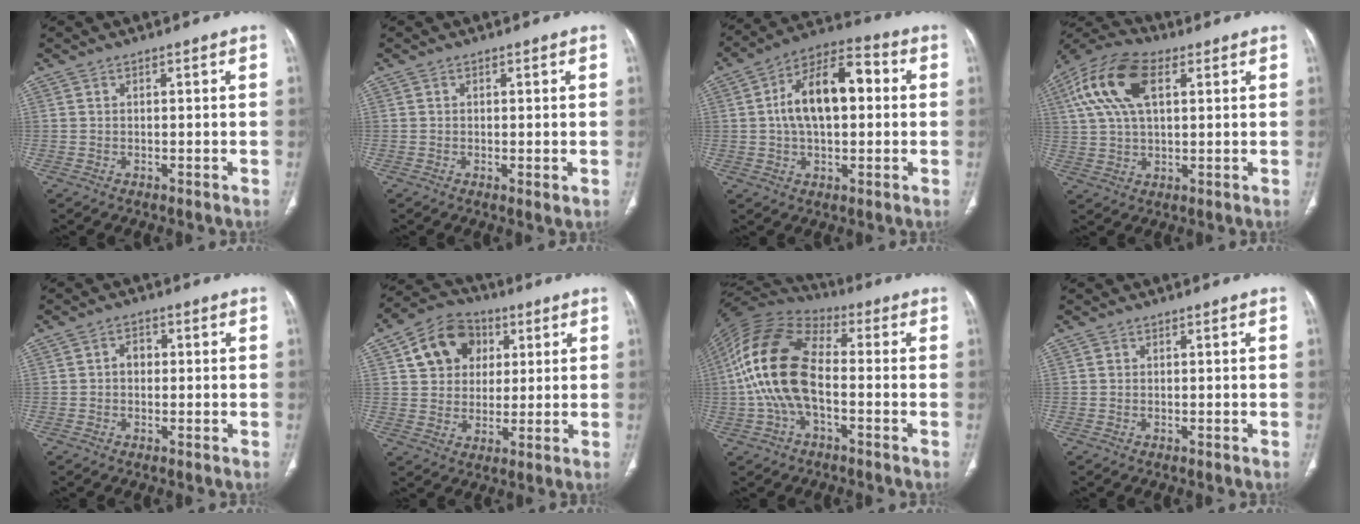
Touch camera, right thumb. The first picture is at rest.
{"total": 1.2, "force": [-0.1, 0.4, 1.1], "torque": [-0.022, -0.007, -0.002]}
{"total": 15.3, "force": [1.6, 8.3, 12.7], "torque": [-0.207, 0.035, 0.019]}
{"total": 14.7, "force": [5.0, 7.6, 11.5], "torque": [-0.235, 0.020, 0.089]}
{"total": 2.6, "force": [0.0, 2.1, 1.6], "torque": [-0.014, 0.011, -0.005]}
{"total": 12.3, "force": [4.2, 9.9, 5.9], "torque": [-0.073, -0.002, 0.068]}
{"total": 16.7, "force": [-1.6, 9.1, 13.9], "torque": [-0.285, 0.036, -0.038]}
{"total": 0.0}